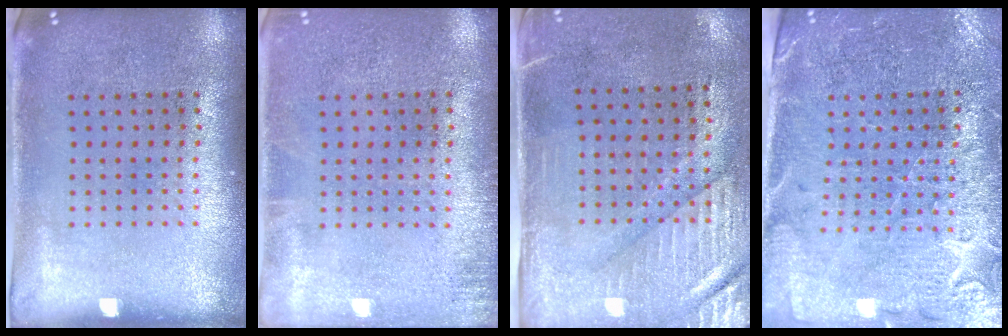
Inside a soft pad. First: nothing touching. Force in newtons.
{"total": 1.2, "press": 1.1, "slide": 0.2}
{"total": 3.1, "press": 2.6, "slide": 1.6}
{"total": 3.3, "press": 3.1, "slide": 1.2}